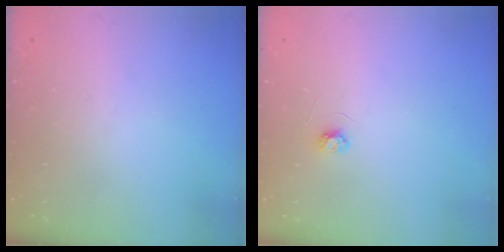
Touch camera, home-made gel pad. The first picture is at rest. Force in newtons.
{"total": 3.1, "press": 3.1, "slide": 0.3}